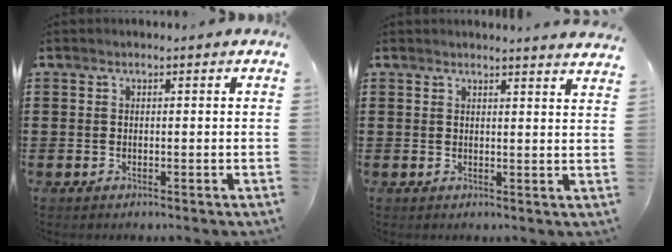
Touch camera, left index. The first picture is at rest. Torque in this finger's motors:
{"motor_torque": [0.02, -0.02, 0.12, 0.03]}